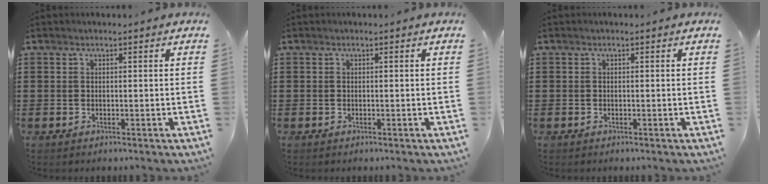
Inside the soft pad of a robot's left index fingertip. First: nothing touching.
{"total": 0.0}
{"total": 0.0}